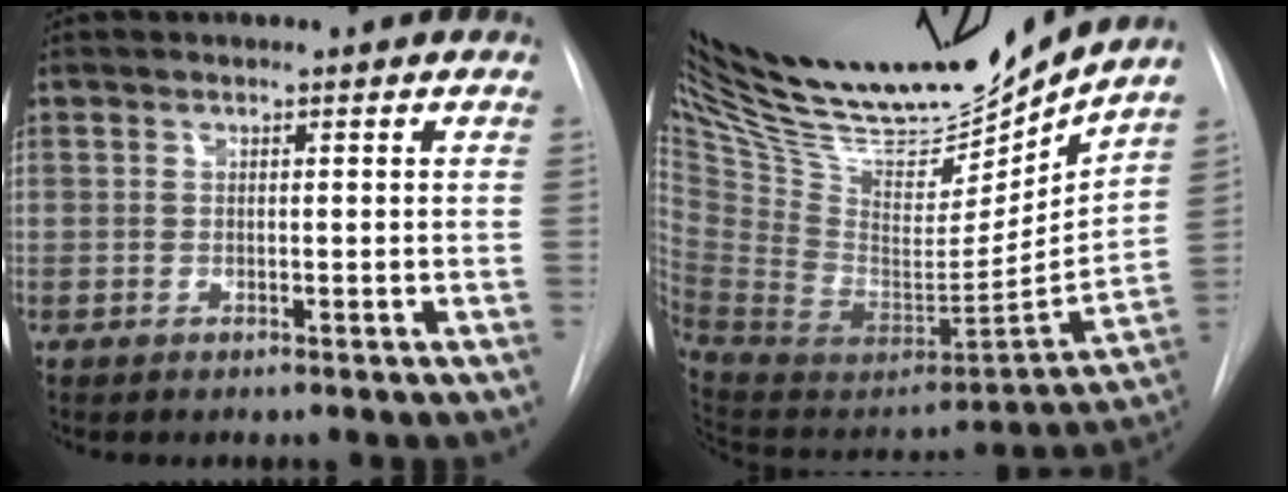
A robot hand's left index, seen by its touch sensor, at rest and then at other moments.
{"total": 32.0, "force": [27.9, 6.6, 14.3], "torque": [-0.278, -0.054, 0.453]}